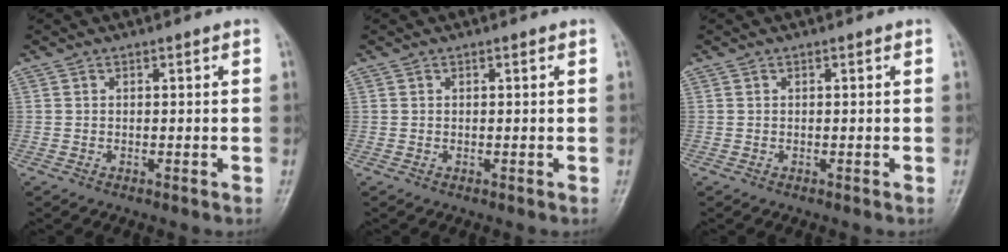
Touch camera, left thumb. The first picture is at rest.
{"total": 0.0}
{"total": 0.0}